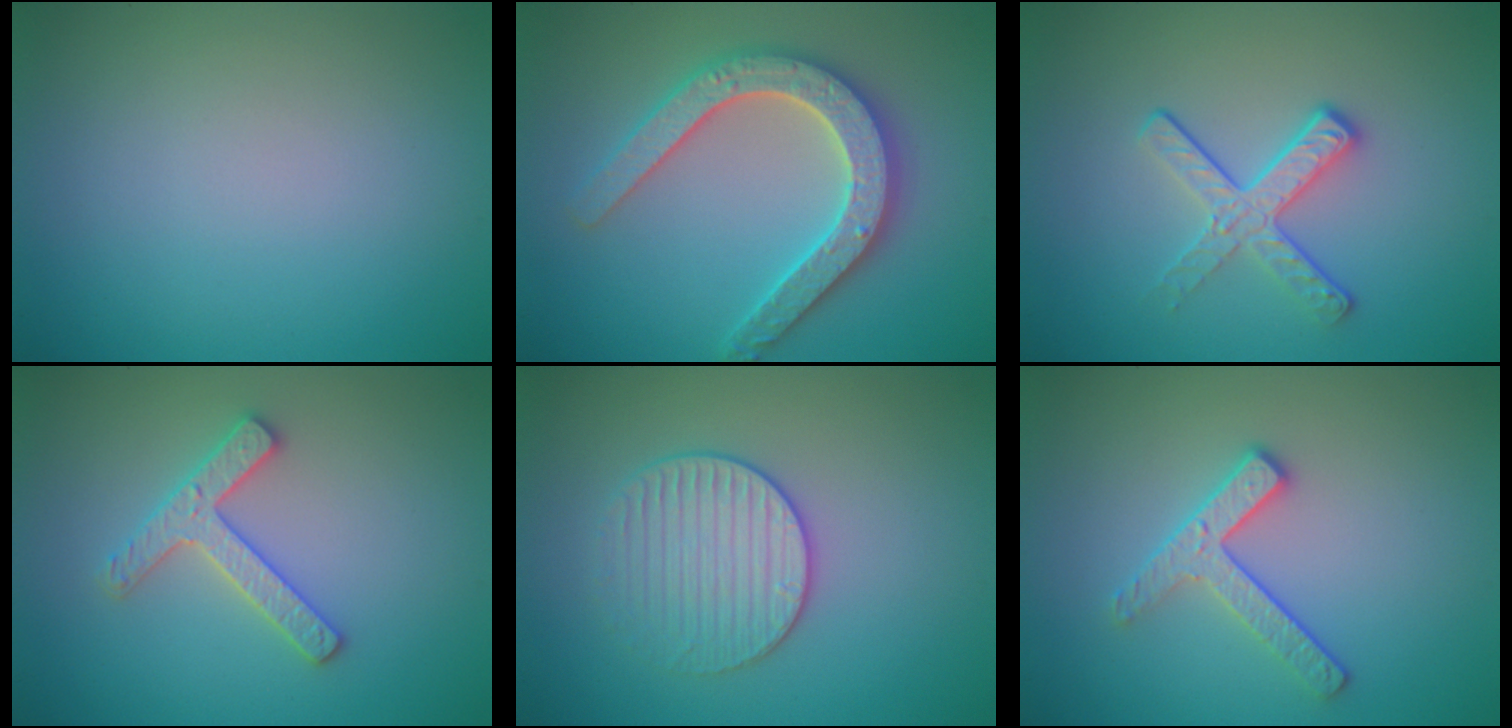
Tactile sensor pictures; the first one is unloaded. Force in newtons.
{"total": 5.3, "press": 5.2, "slide": 1.0}
{"total": 3.2, "press": 2.6, "slide": 1.9}
{"total": 2.7, "press": 2.6, "slide": 0.5}
{"total": 3.2, "press": 3.1, "slide": 0.5}
{"total": 2.8, "press": 2.5, "slide": 1.3}